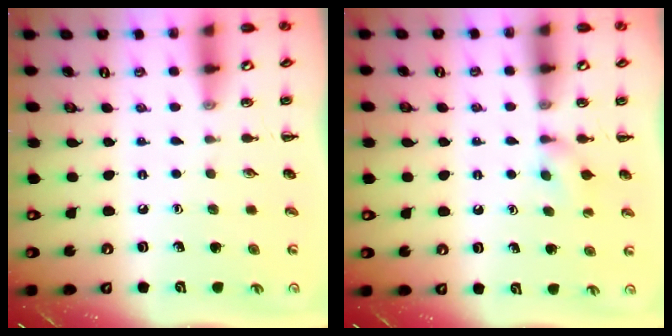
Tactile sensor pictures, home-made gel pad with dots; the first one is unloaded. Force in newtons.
{"total": 4.7, "press": 4.4, "slide": 1.7}